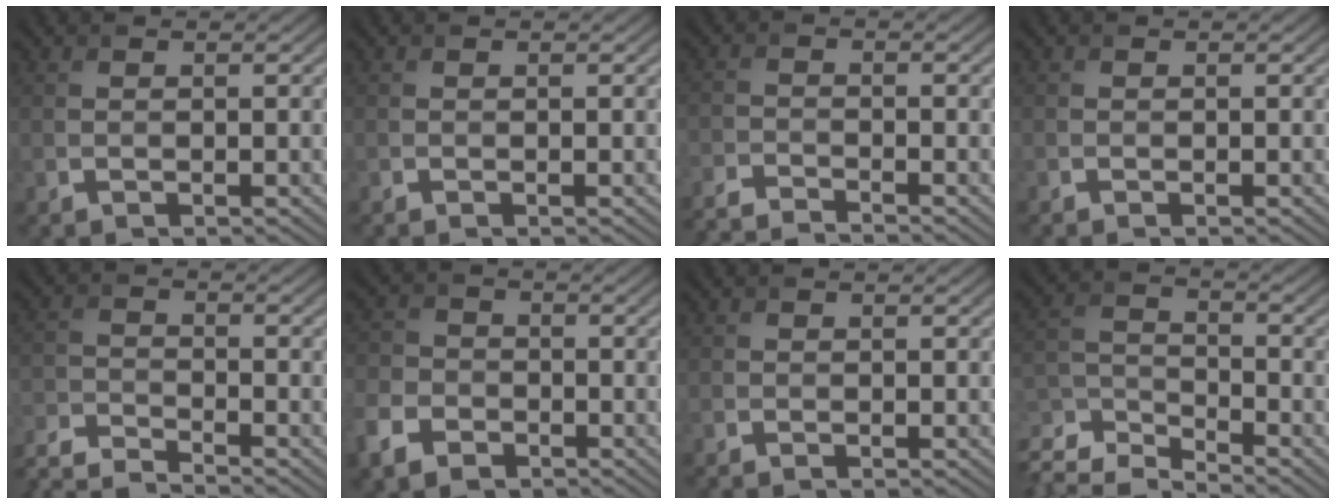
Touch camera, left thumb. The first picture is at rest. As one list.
[{"total": 0.6, "force": [-0.6, -0.1, 0.1], "torque": [-0.004, -0.005, -0.012]}, {"total": 4.4, "force": [-4.1, 0.1, 1.5], "torque": [-0.034, -0.012, -0.086]}, {"total": 0.9, "force": [-0.9, 0.0, 0.2], "torque": [-0.003, -0.006, -0.018]}, {"total": 7.0, "force": [-6.4, 1.1, 2.7], "torque": [-0.060, -0.012, -0.128]}, {"total": 6.1, "force": [-3.2, 4.4, 3.0], "torque": [-0.089, -0.009, -0.076]}, {"total": 0.7, "force": [-0.7, 0.2, 0.1], "torque": [-0.002, -0.005, -0.015]}, {"total": 7.9, "force": [-5.7, 2.8, 4.7], "torque": [-0.112, -0.019, -0.116]}]